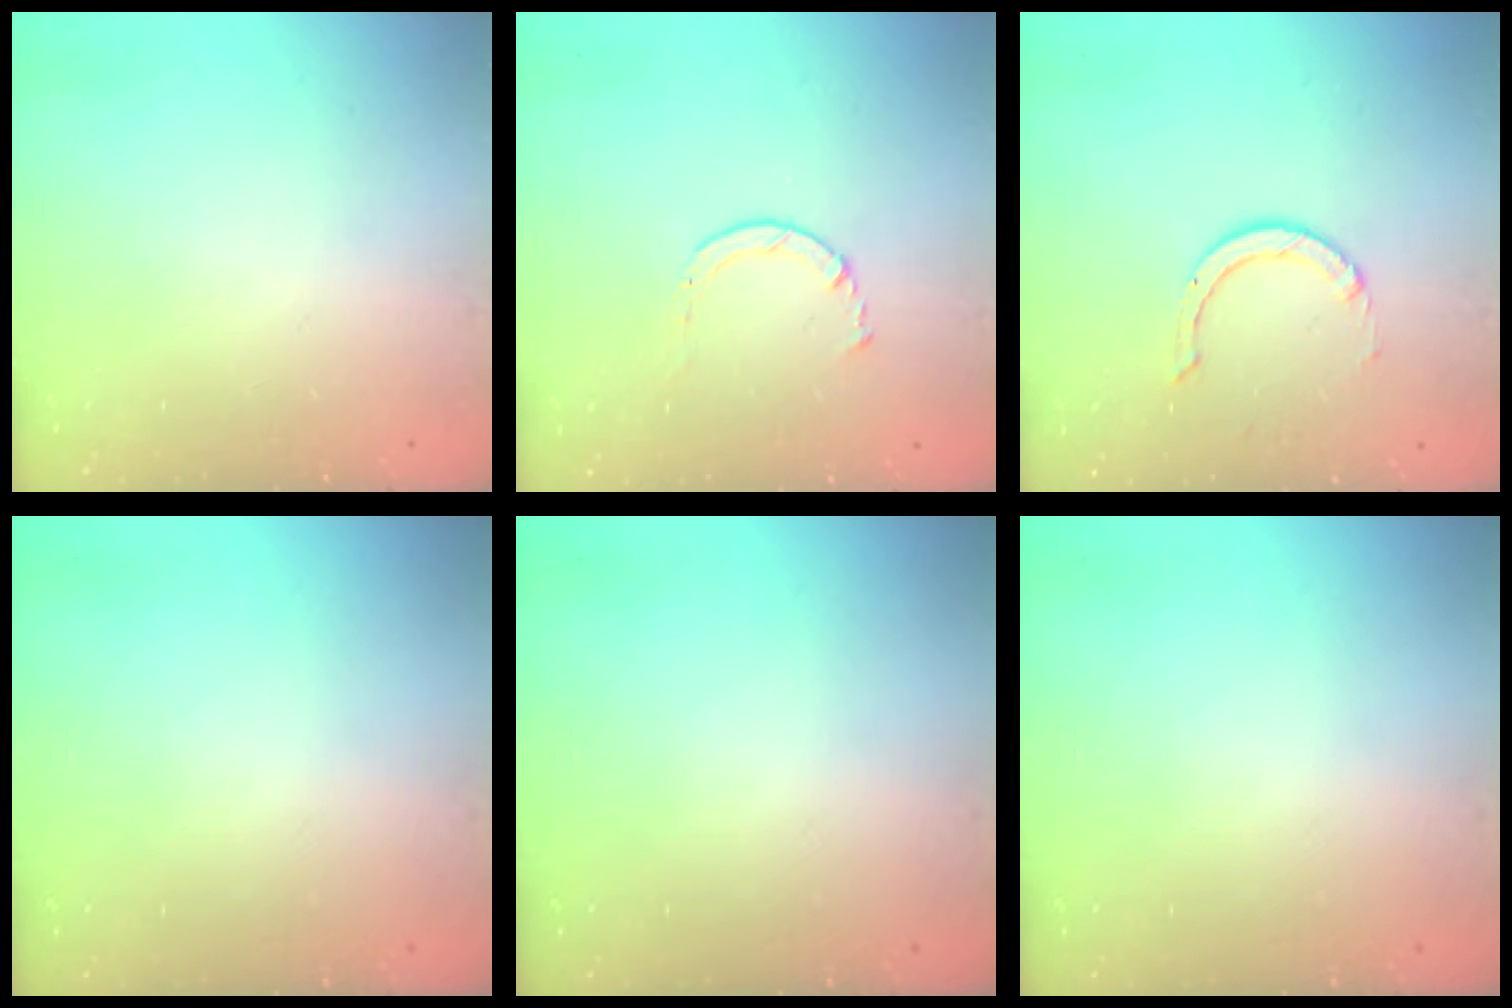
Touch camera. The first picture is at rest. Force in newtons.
{"total": 2.0, "press": 1.9, "slide": 0.3}
{"total": 2.8, "press": 2.8, "slide": 0.2}
{"total": 0.0}
{"total": 0.0}
{"total": 0.0}